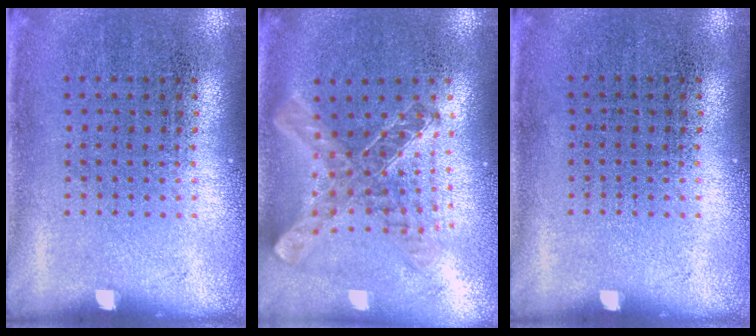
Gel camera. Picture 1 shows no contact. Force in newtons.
{"total": 1.1, "press": 1.1, "slide": 0.2}
{"total": 0.0}